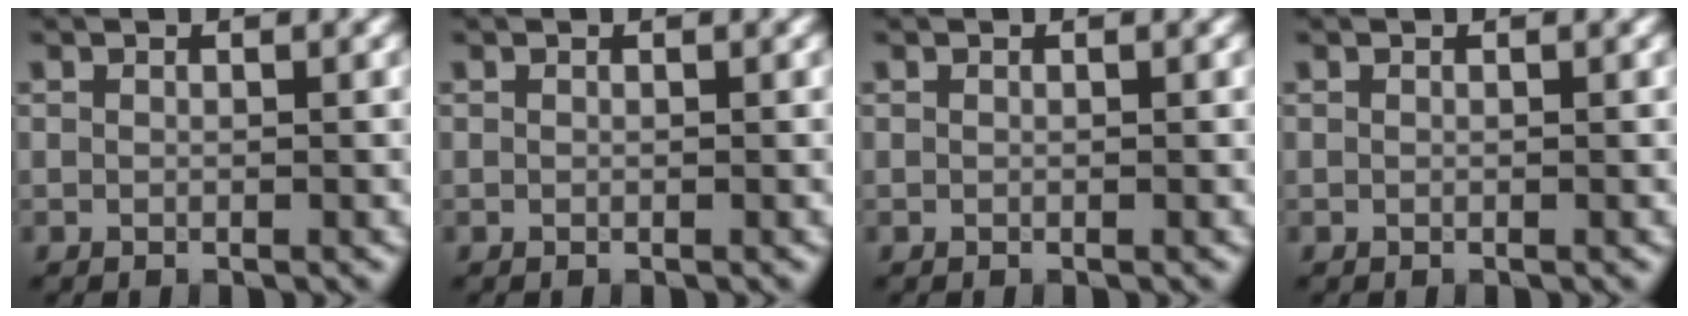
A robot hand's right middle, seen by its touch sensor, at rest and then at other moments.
{"total": 0.0}
{"total": 0.0}
{"total": 0.0}